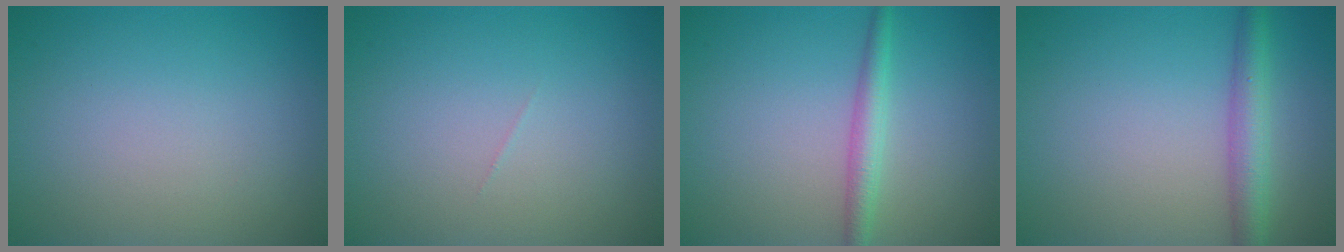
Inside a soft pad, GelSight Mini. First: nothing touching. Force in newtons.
{"total": 0.0}
{"total": 2.2, "press": 2.2, "slide": 0.1}
{"total": 3.4, "press": 3.4, "slide": 0.2}